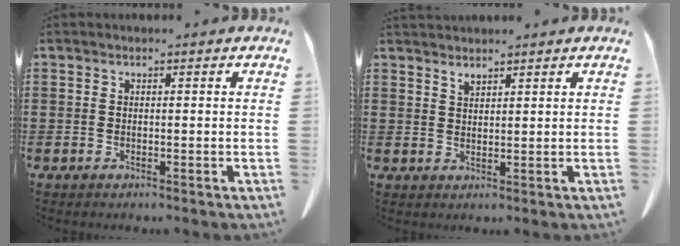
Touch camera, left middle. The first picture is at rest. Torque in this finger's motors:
{"motor_torque": [0.10, 0.06, 0.02, 0.01]}